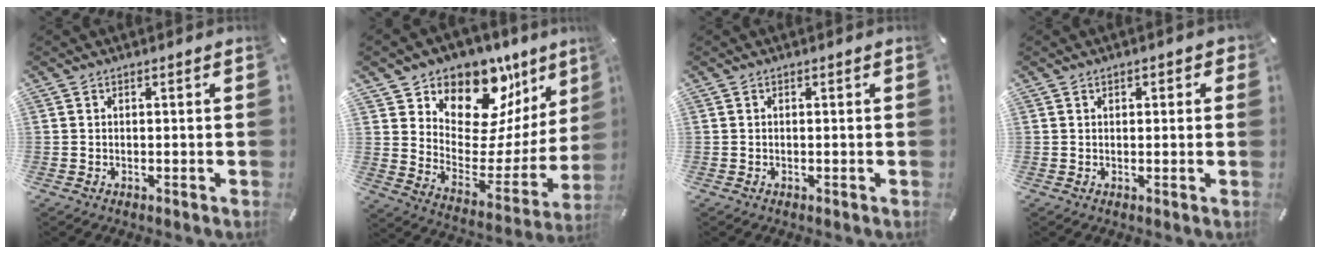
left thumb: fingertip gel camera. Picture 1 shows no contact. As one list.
[{"total": 13.7, "force": [9.6, 8.4, 4.9], "torque": [-0.062, -0.108, 0.161]}, {"total": 0.0}, {"total": 1.4, "force": [0.3, 0.9, 0.9], "torque": [-0.011, 0.002, 0.002]}]